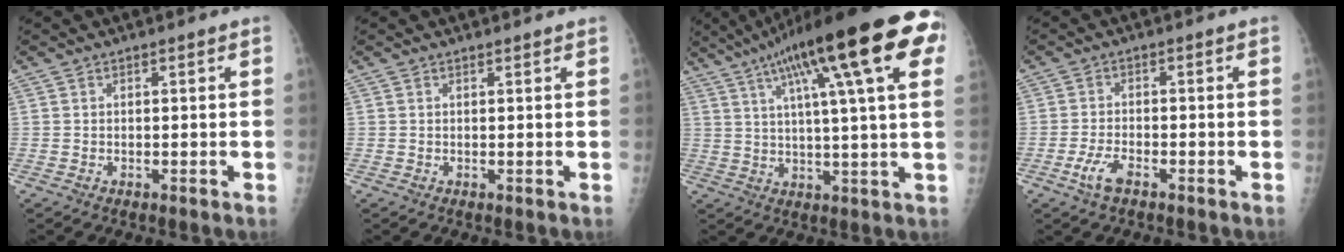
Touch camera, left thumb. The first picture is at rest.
{"total": 0.6, "force": [0.6, 0.2, 0.1], "torque": [-0.004, -0.002, 0.008]}
{"total": 25.3, "force": [11.4, 5.0, 22.1], "torque": [-0.334, 0.012, 0.163]}
{"total": 4.1, "force": [-2.3, 1.6, 2.9], "torque": [-0.064, 0.010, -0.043]}